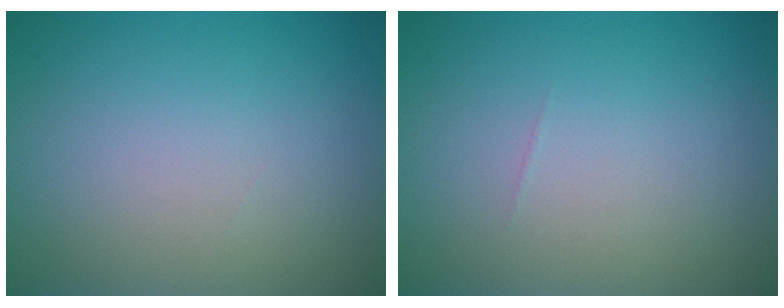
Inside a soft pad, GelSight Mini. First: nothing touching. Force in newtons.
{"total": 0.0}